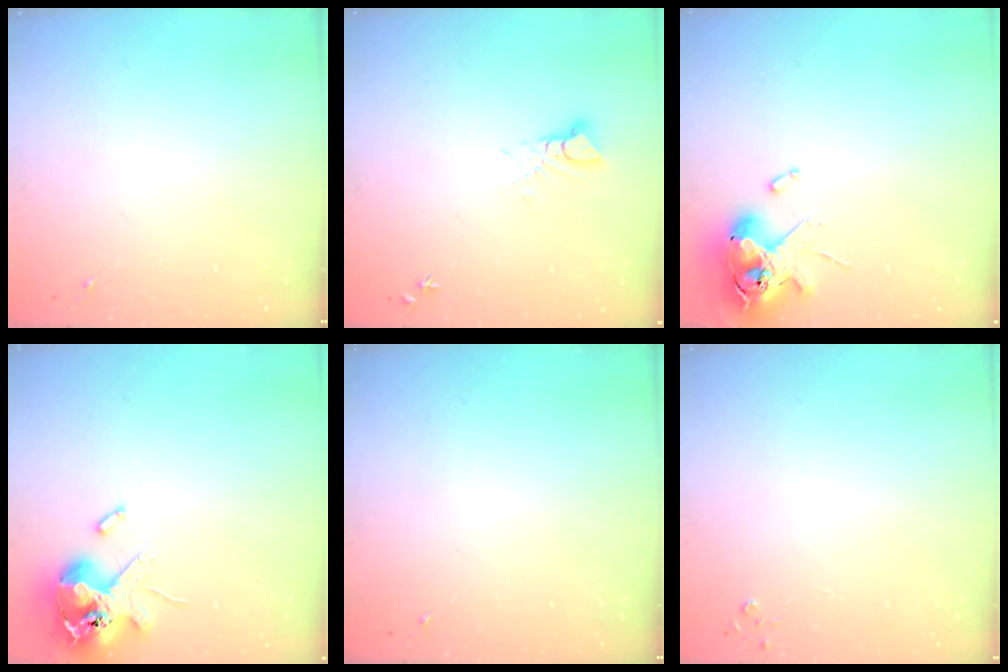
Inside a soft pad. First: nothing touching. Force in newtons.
{"total": 4.1, "press": 4.1, "slide": 0.2}
{"total": 12.1, "press": 11.9, "slide": 1.9}
{"total": 13.1, "press": 12.9, "slide": 2.2}
{"total": 0.0}
{"total": 2.7, "press": 2.7, "slide": 0.3}